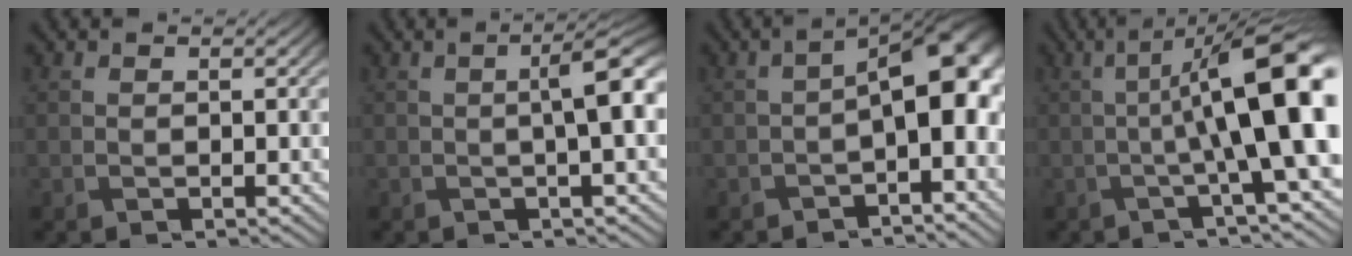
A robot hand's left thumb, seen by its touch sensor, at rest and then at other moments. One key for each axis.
{"total": 4.9, "fx": 0.4, "fy": 0.9, "fz": 4.8, "tx": -0.073, "ty": 0.011, "tz": 0.003}
{"total": 7.3, "fx": -0.8, "fy": 3.1, "fz": 6.5, "tx": -0.100, "ty": -0.003, "tz": -0.013}
{"total": 12.7, "fx": 0.4, "fy": 3.1, "fz": 12.3, "tx": -0.169, "ty": 0.008, "tz": 0.006}